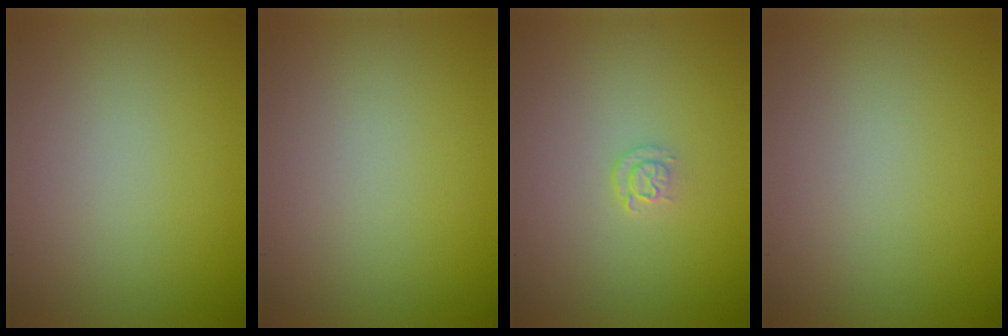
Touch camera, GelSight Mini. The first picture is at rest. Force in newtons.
{"total": 0.0}
{"total": 1.1, "press": 0.6, "slide": 0.9}
{"total": 0.0}